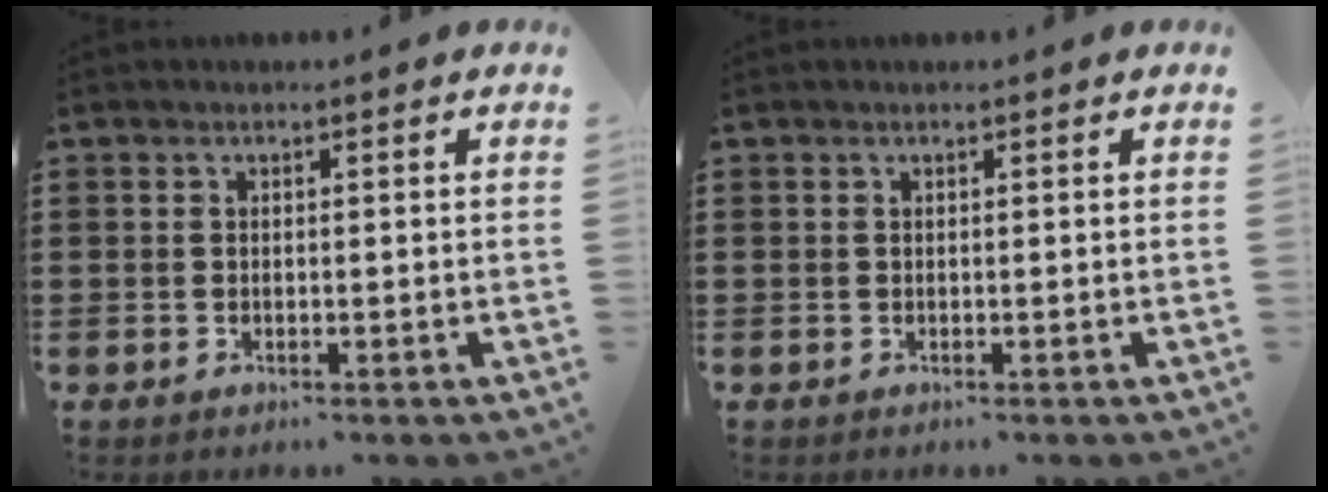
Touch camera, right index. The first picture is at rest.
{"total": 0.0}